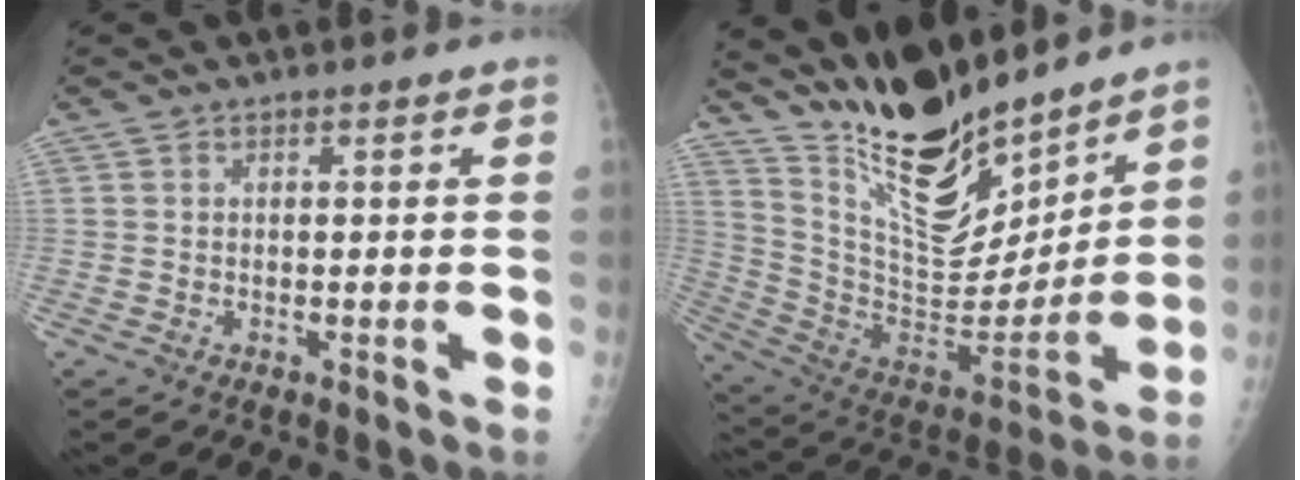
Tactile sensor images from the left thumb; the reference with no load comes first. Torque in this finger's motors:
{"motor_torque": [1.58, 1.44, 1.37, -1.41, 0.16]}